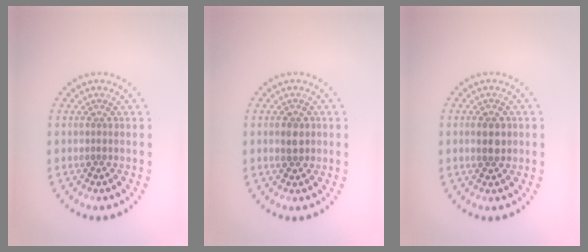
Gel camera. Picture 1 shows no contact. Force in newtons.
{"total": 1.5, "press": 1.5, "slide": 0.4}
{"total": 1.9, "press": 1.9, "slide": 0.3}